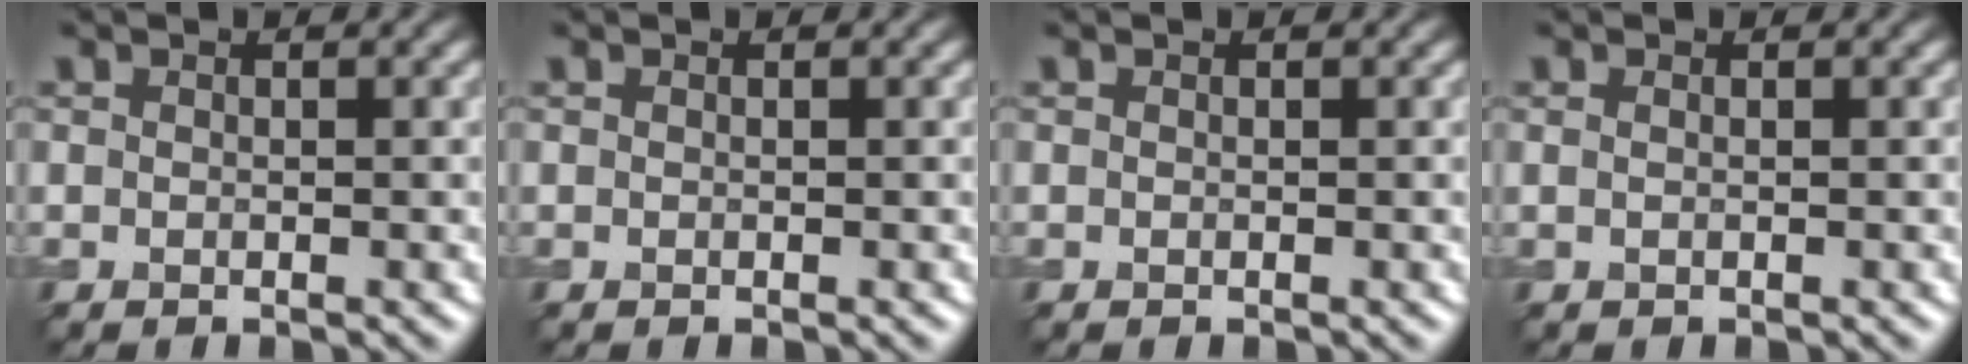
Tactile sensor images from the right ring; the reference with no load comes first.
{"total": 0.0}
{"total": 0.0}
{"total": 0.5, "force": [0.2, 0.2, 0.4], "torque": [-0.010, -0.005, 0.001]}